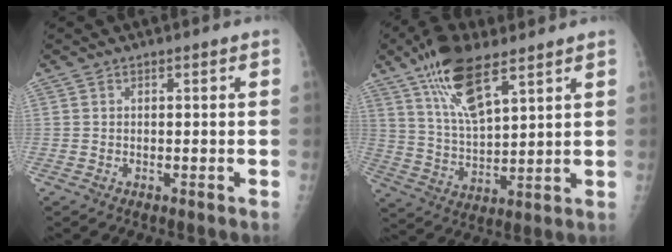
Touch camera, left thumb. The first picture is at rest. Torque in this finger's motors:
{"motor_torque": [1.03, -0.10, 1.46, -0.68, 0.15]}